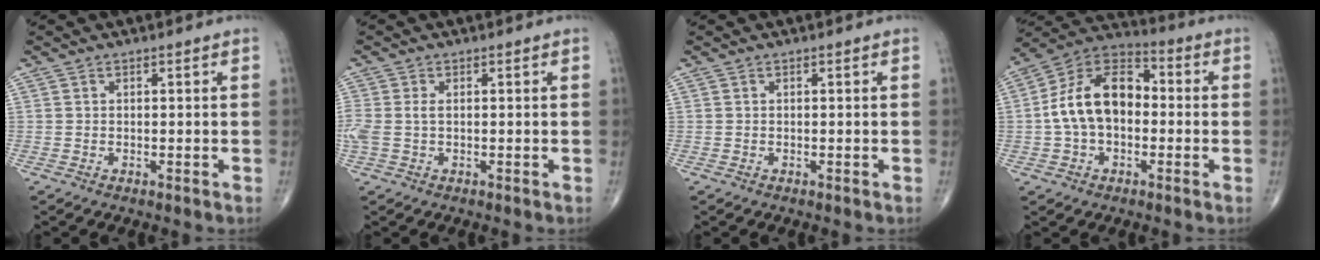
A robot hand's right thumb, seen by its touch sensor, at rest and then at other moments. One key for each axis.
{"total": 3.6, "fx": 0.0, "fy": 2.1, "fz": 2.9, "tx": -0.091, "ty": 0.011, "tz": 0.002}
{"total": 0.0}
{"total": 14.6, "fx": -0.6, "fy": 9.5, "fz": 11.1, "tx": -0.185, "ty": 0.041, "tz": -0.024}